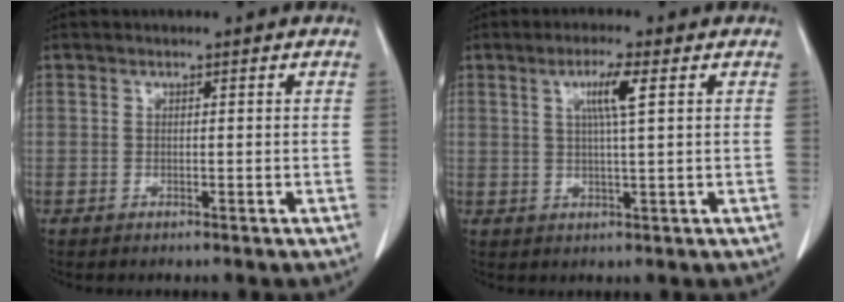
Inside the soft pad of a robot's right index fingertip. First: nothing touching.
{"total": 4.6, "force": [1.6, -0.3, 4.3], "torque": [-0.078, 0.000, 0.027]}